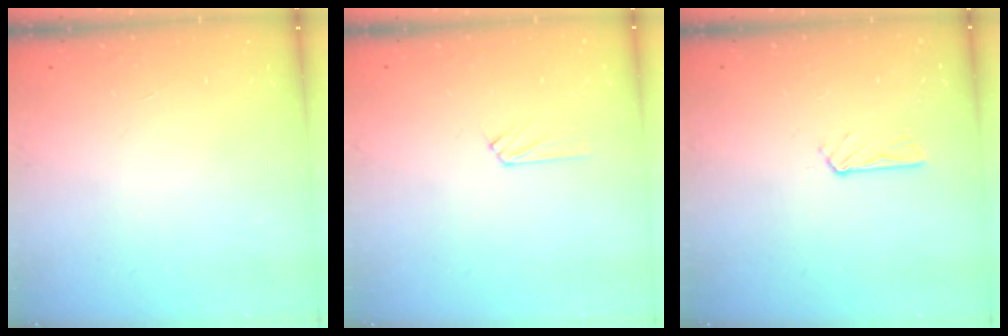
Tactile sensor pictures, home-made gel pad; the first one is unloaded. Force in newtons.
{"total": 3.8, "press": 3.7, "slide": 0.6}
{"total": 2.9, "press": 2.9, "slide": 0.3}